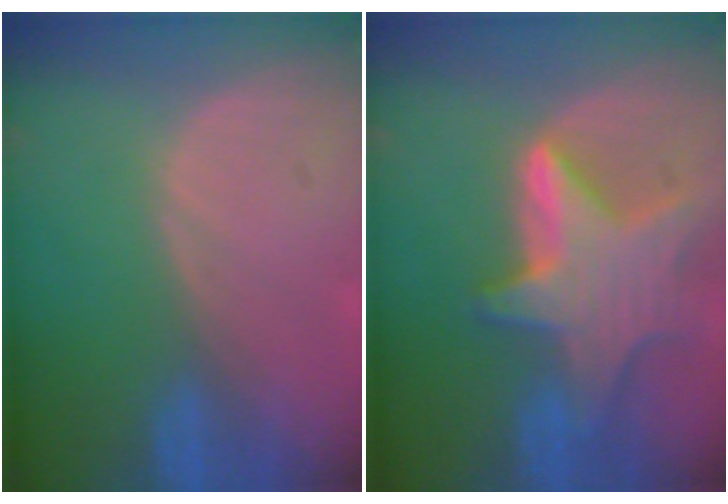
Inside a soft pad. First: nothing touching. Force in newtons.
{"total": 9.0, "press": 9.0, "slide": 0.6}